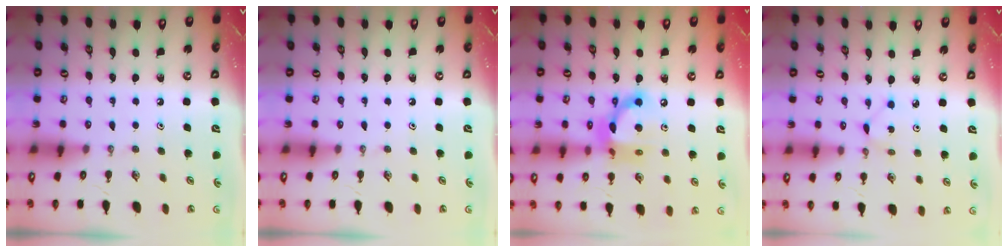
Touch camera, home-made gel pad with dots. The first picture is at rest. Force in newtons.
{"total": 0.0}
{"total": 13.4, "press": 13.3, "slide": 0.8}
{"total": 1.2, "press": 1.2, "slide": 0.1}